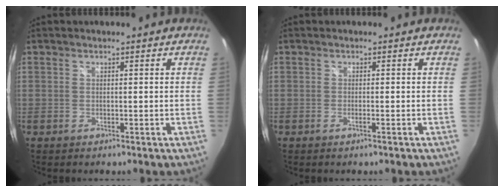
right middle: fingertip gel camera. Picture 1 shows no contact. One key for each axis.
{"total": 0.8, "fx": -0.3, "fy": -0.4, "fz": 0.7, "tx": -0.008, "ty": 0.001, "tz": -0.007}